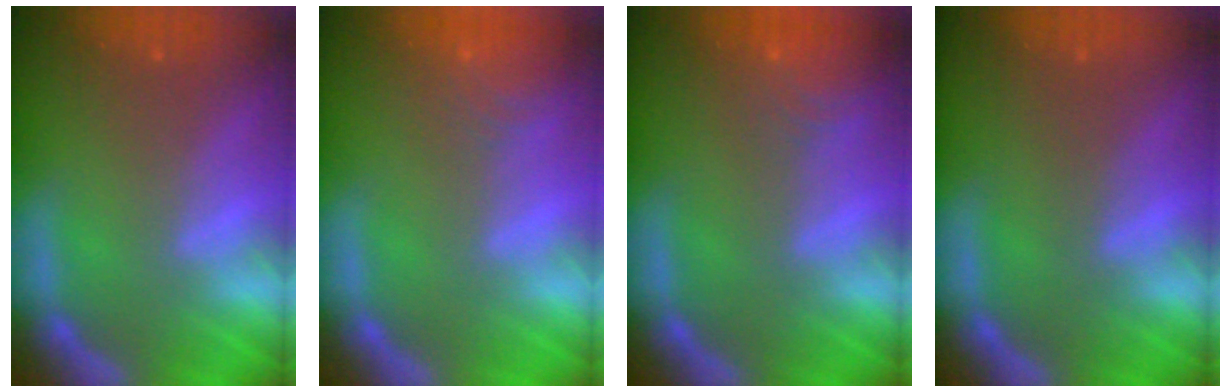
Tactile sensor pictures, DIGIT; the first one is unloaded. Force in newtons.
{"total": 4.0}
{"total": 4.5}
{"total": 0.0}